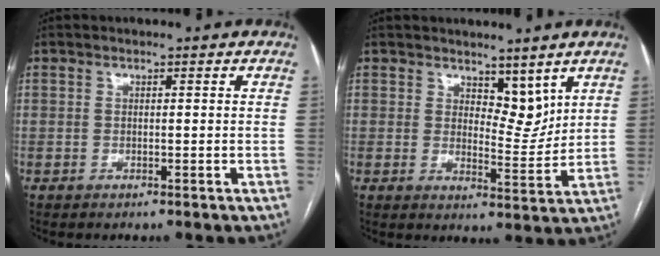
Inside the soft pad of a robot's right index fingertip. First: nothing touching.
{"total": 5.2, "force": [3.7, 2.5, 2.7], "torque": [-0.034, -0.009, 0.065]}